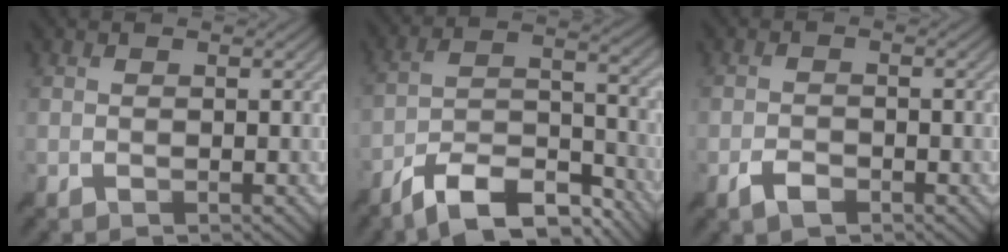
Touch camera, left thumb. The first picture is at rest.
{"total": 12.8, "force": [-10.4, 3.6, 6.5], "torque": [-0.126, 0.001, -0.190]}
{"total": 1.8, "force": [-1.4, 0.7, 1.0], "torque": [-0.026, -0.002, -0.028]}